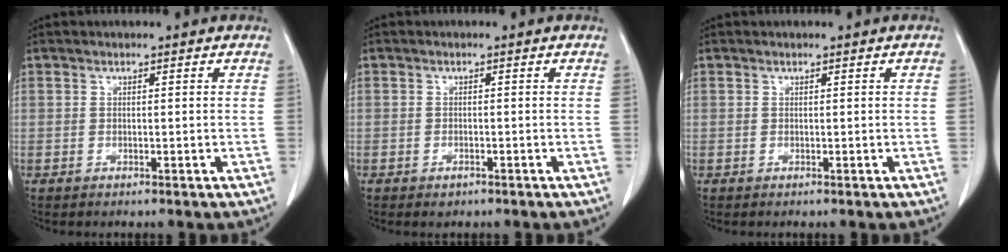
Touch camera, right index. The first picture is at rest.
{"total": 1.1, "force": [-0.8, 0.5, 0.6], "torque": [-0.011, -0.001, -0.007]}
{"total": 0.0}